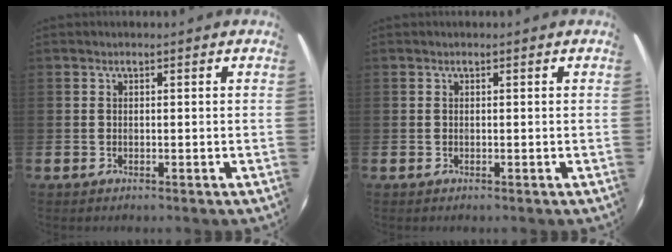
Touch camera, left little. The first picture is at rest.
{"total": 0.0}